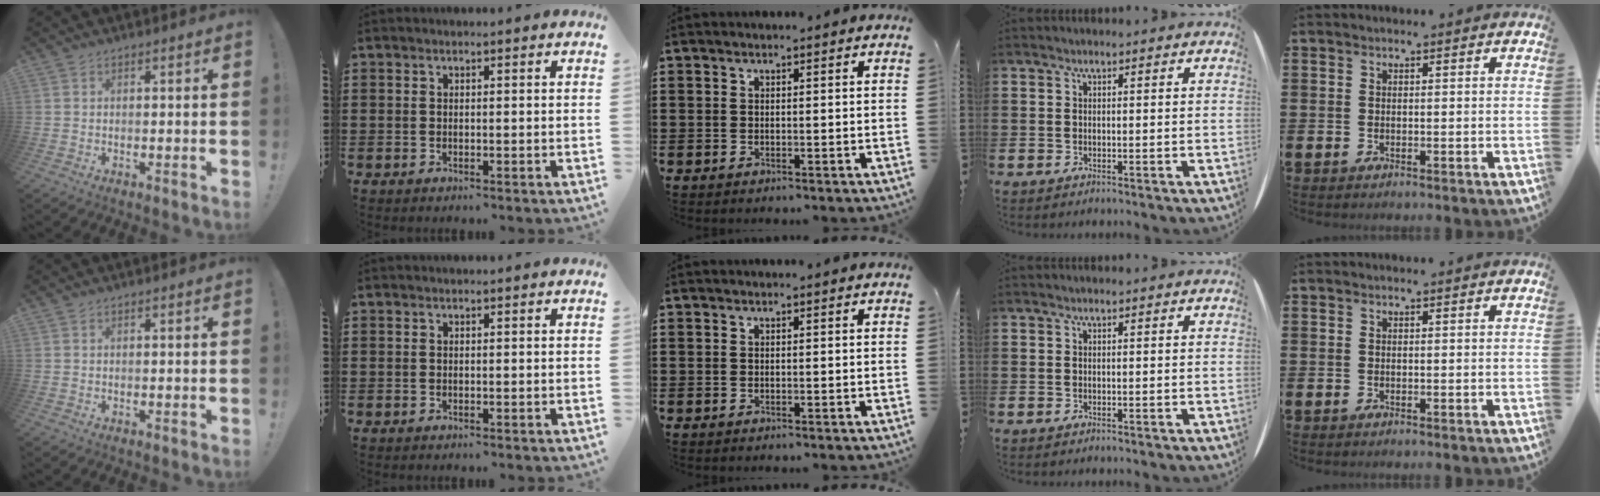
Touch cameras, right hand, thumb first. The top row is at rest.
{}